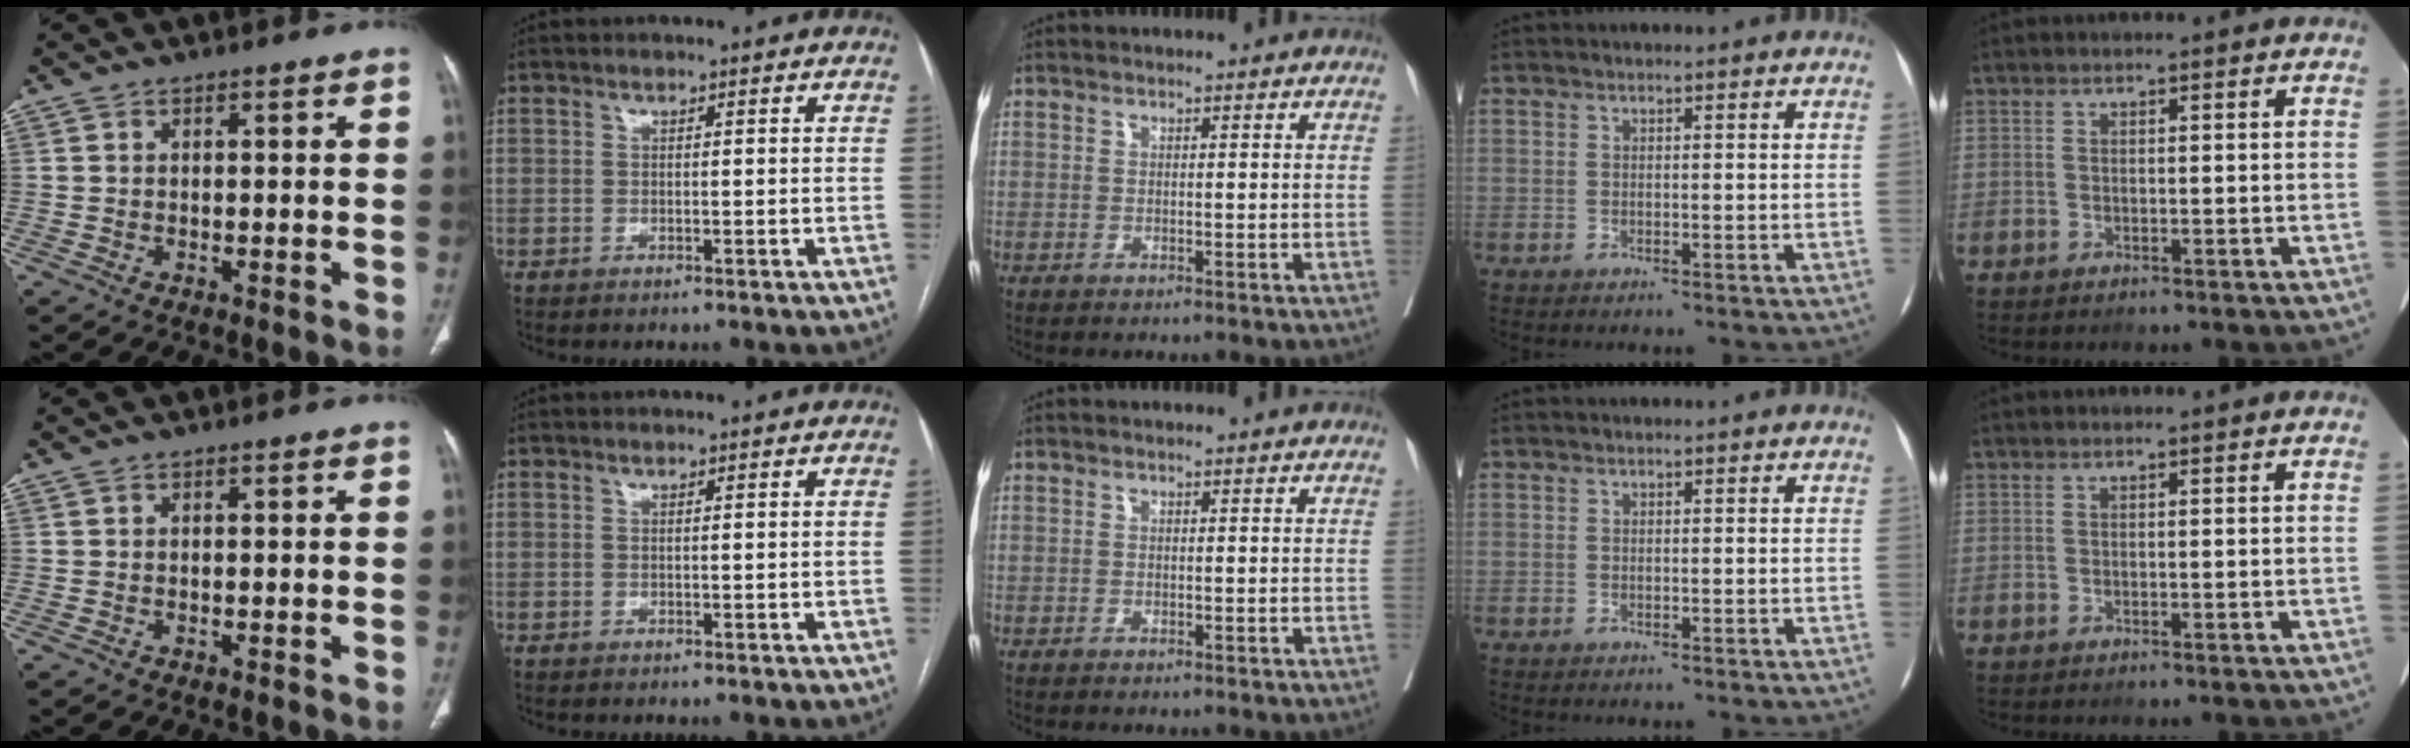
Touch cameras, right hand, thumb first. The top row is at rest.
{}